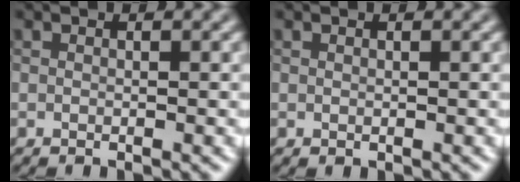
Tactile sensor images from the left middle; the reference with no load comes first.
{"total": 0.0}